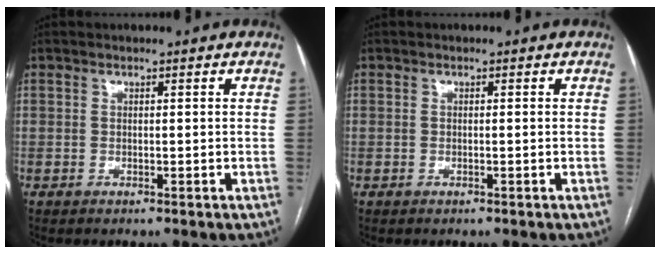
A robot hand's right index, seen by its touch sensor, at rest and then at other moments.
{"total": 0.0}